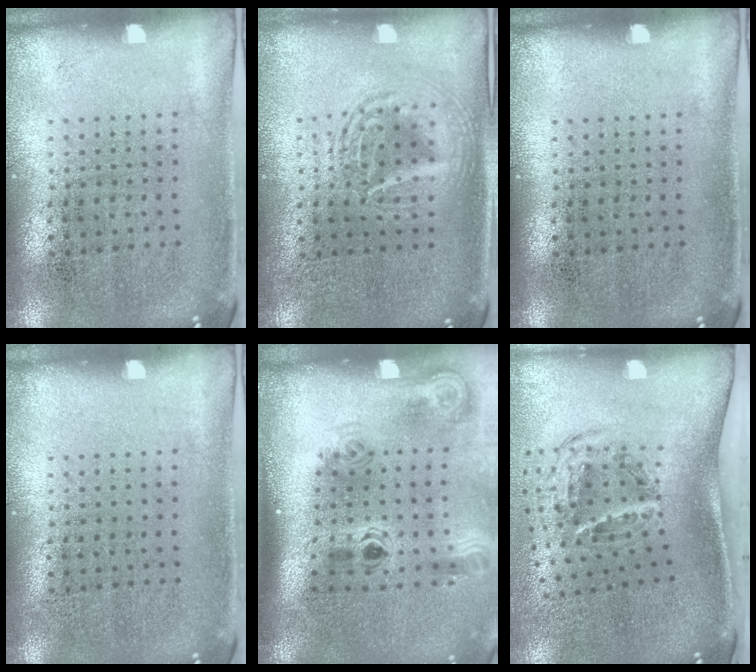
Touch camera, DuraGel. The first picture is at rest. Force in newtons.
{"total": 1.7, "press": 1.7, "slide": 0.2}
{"total": 0.0}
{"total": 0.0}
{"total": 2.1, "press": 1.4, "slide": 1.5}
{"total": 1.9, "press": 1.2, "slide": 1.4}